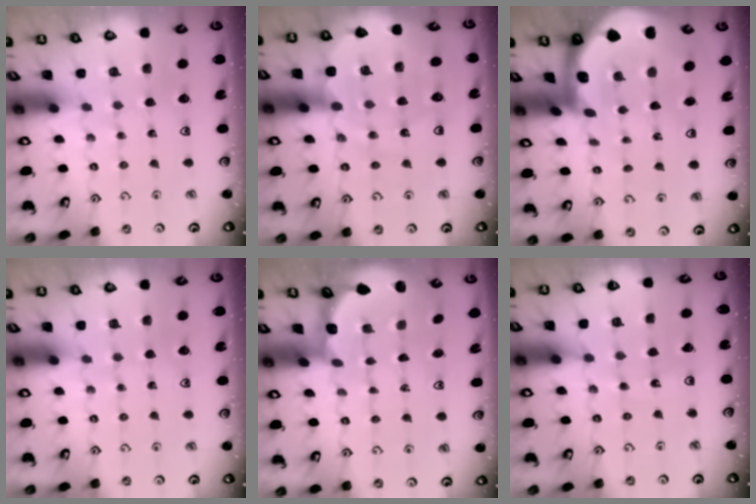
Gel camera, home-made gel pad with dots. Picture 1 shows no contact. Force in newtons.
{"total": 12.4, "press": 11.9, "slide": 3.3}
{"total": 6.5, "press": 6.5, "slide": 0.8}
{"total": 0.0}
{"total": 2.8, "press": 2.5, "slide": 1.4}
{"total": 6.0, "press": 5.9, "slide": 0.5}